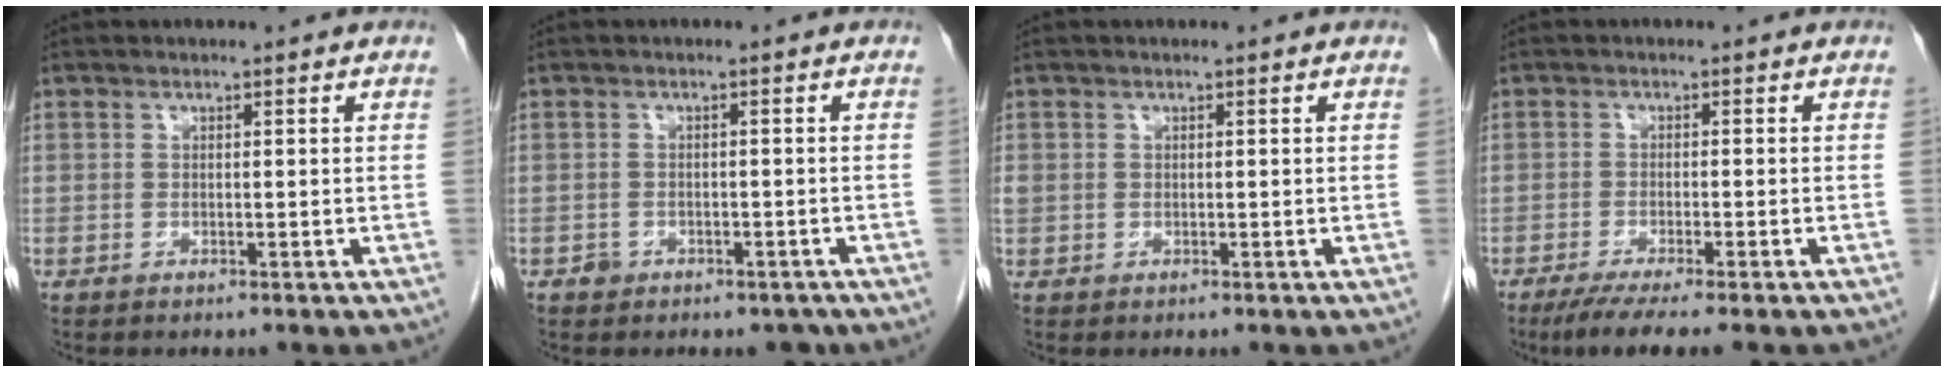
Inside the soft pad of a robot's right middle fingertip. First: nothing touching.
{"total": 2.6, "force": [-1.8, 1.9, 0.4], "torque": [0.001, 0.010, -0.020]}
{"total": 1.3, "force": [0.1, 1.2, 0.6], "torque": [-0.023, 0.013, 0.005]}
{"total": 7.7, "force": [-5.9, 0.4, 4.9], "torque": [-0.070, -0.018, -0.088]}